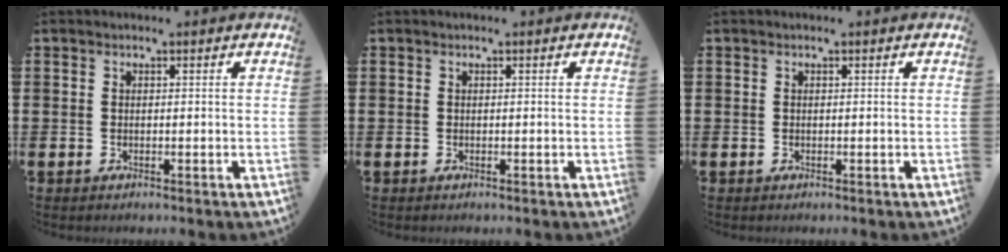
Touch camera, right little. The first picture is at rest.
{"total": 0.0}
{"total": 0.0}